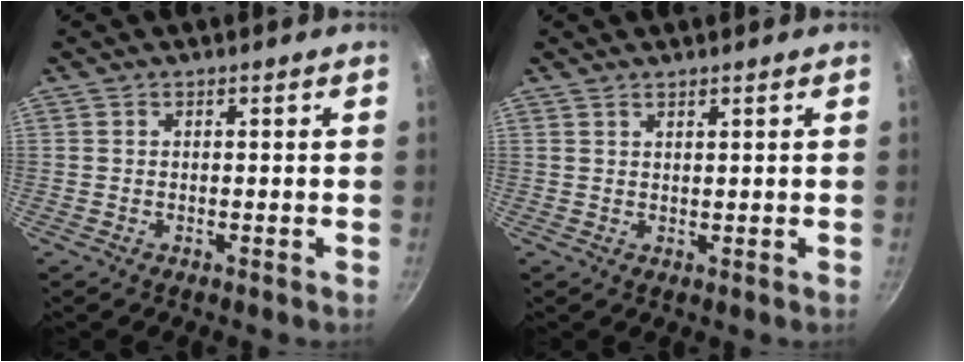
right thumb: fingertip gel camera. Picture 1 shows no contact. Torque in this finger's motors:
{"motor_torque": [0.24, 0.00, -0.45, 0.37, -0.04]}